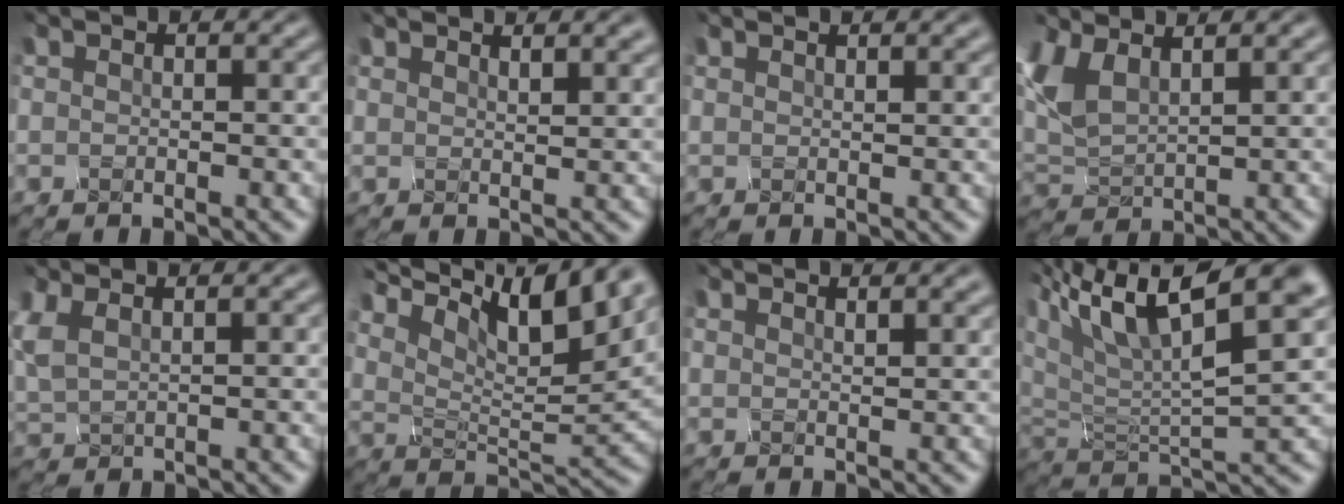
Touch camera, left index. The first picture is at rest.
{"total": 2.6, "force": [2.1, 0.8, 1.4], "torque": [-0.007, 0.006, 0.025]}
{"total": 1.0, "force": [0.8, 0.2, 0.4], "torque": [0.001, 0.003, 0.011]}
{"total": 3.1, "force": [0.8, 1.9, 2.4], "torque": [-0.086, -0.005, 0.040]}
{"total": 2.3, "force": [1.1, 1.0, 1.8], "torque": [-0.078, 0.009, 0.041]}
{"total": 12.8, "force": [7.8, 4.7, 9.1], "torque": [-0.178, 0.021, 0.134]}
{"total": 2.3, "force": [1.8, 0.7, 1.3], "torque": [-0.004, 0.006, 0.020]}
{"total": 12.4, "force": [5.5, 4.5, 10.2], "torque": [-0.213, 0.027, 0.100]}